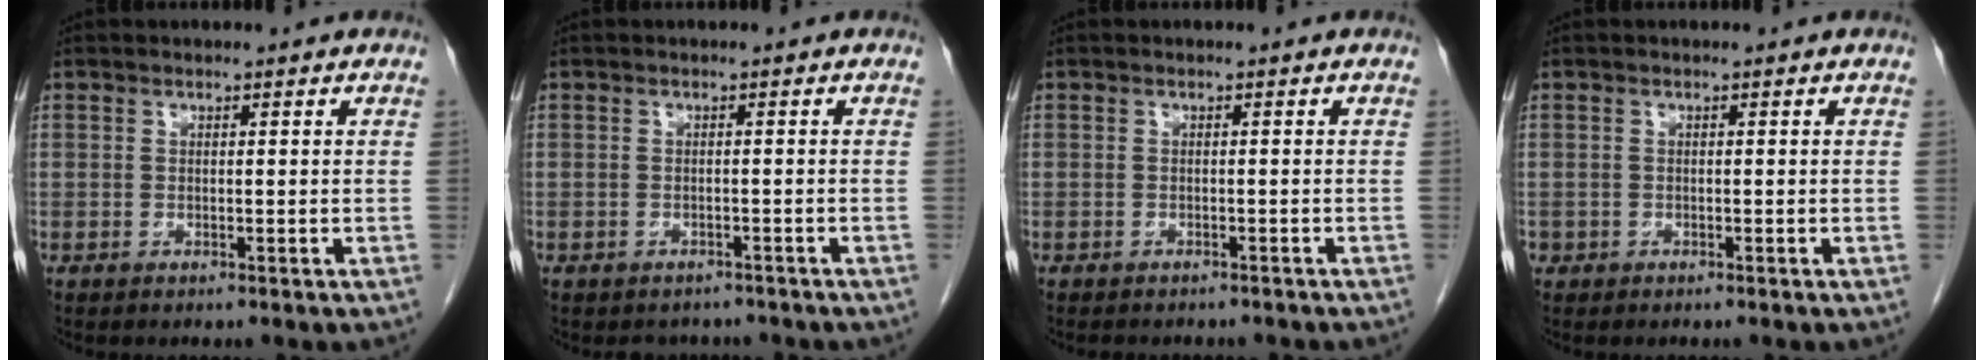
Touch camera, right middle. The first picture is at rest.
{"total": 3.2, "force": [-2.8, 1.6, 0.0], "torque": [-0.001, 0.004, -0.038]}
{"total": 5.5, "force": [-4.8, 1.8, 2.0], "torque": [-0.024, -0.001, -0.053]}
{"total": 0.5, "force": [-0.2, 0.5, 0.0], "torque": [-0.004, 0.004, -0.004]}